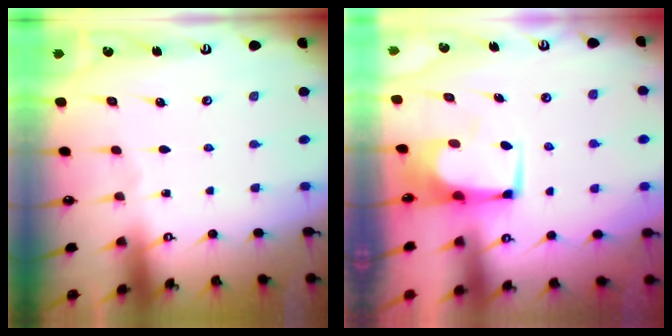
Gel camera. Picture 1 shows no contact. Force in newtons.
{"total": 1.3, "press": 1.2, "slide": 0.2}